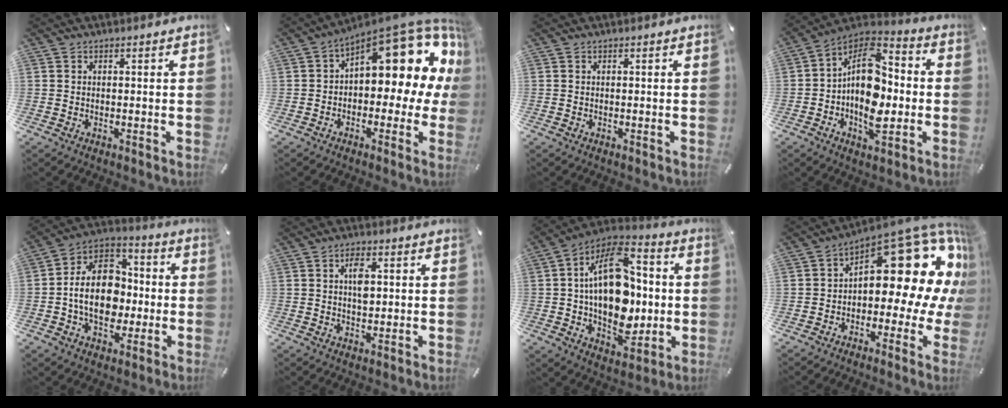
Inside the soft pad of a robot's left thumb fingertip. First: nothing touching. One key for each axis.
{"total": 14.9, "fx": 7.7, "fy": 6.4, "fz": 11.0, "tx": -0.140, "ty": -0.070, "tz": 0.123}
{"total": 0.0}
{"total": 16.0, "fx": -2.0, "fy": 10.4, "fz": 12.0, "tx": -0.215, "ty": -0.002, "tz": -0.041}
{"total": 16.0, "fx": -2.7, "fy": 12.1, "fz": 10.1, "tx": -0.189, "ty": 0.015, "tz": -0.050}
{"total": 4.5, "fx": 0.9, "fy": 2.4, "fz": 3.7, "tx": -0.063, "ty": 0.003, "tz": 0.010}
{"total": 22.5, "fx": 0.6, "fy": 14.5, "fz": 17.2, "tx": -0.288, "ty": -0.006, "tz": 0.015}
{"total": 20.7, "fx": 8.5, "fy": 10.3, "fz": 15.8, "tx": -0.192, "ty": -0.081, "tz": 0.142}